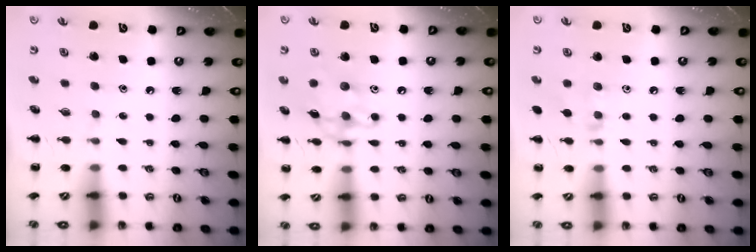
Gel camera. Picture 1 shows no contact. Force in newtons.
{"total": 13.2, "press": 13.2, "slide": 0.7}
{"total": 6.8, "press": 6.5, "slide": 2.0}